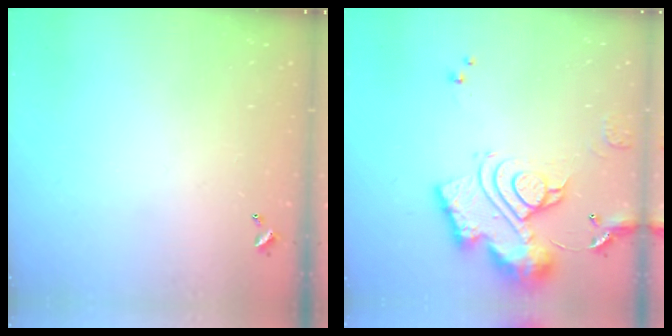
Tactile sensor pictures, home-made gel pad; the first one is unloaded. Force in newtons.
{"total": 17.7, "press": 17.6, "slide": 2.1}